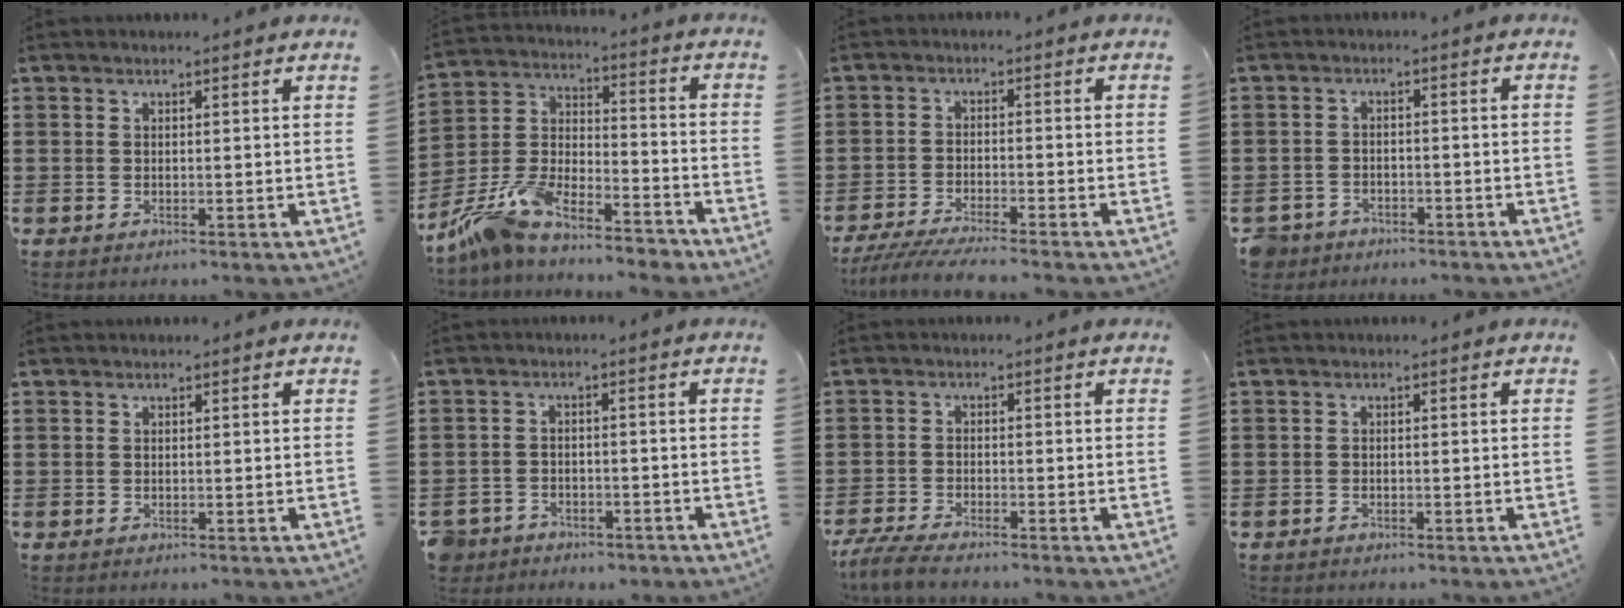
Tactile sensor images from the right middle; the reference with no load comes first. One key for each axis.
{"total": 10.0, "fx": -8.9, "fy": 2.3, "fz": 4.0, "tx": -0.090, "ty": 0.020, "tz": -0.180}
{"total": 4.7, "fx": -4.5, "fy": 0.1, "fz": 1.6, "tx": -0.042, "ty": -0.014, "tz": -0.090}
{"total": 2.8, "fx": -2.6, "fy": 0.9, "fz": 0.1, "tx": -0.016, "ty": -0.001, "tz": -0.060}
{"total": 0.0}
{"total": 3.0, "fx": -2.8, "fy": 1.1, "fz": 0.0, "tx": -0.008, "ty": 0.003, "tz": -0.061}
{"total": 4.3, "fx": -4.0, "fy": 0.4, "fz": 1.5, "tx": -0.047, "ty": -0.011, "tz": -0.084}
{"total": 0.7, "fx": -0.6, "fy": 0.2, "fz": 0.1, "tx": -0.004, "ty": -0.001, "tz": -0.013}